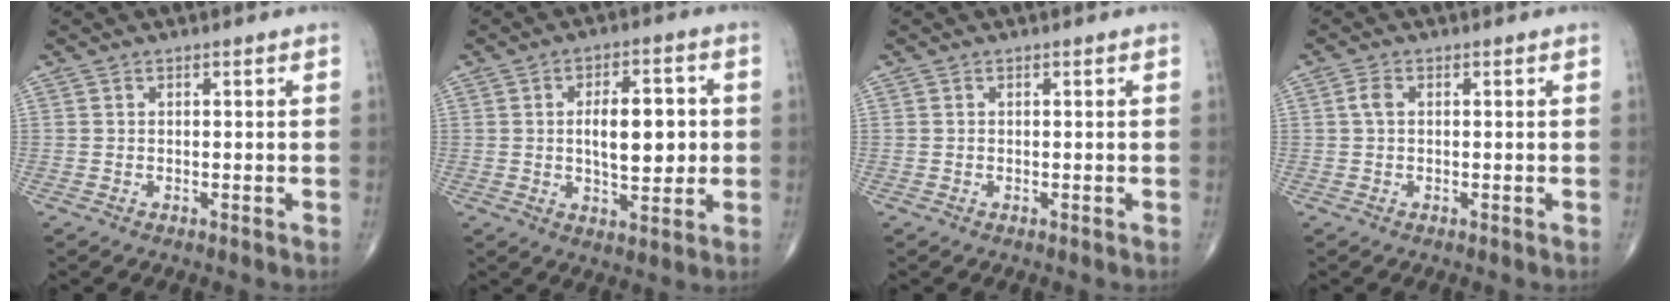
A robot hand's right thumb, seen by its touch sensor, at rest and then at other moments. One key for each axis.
{"total": 10.3, "fx": 0.6, "fy": 4.8, "fz": 9.1, "tx": -0.122, "ty": 0.001, "tz": 0.013}
{"total": 0.0}
{"total": 1.8, "fx": 0.2, "fy": 1.1, "fz": 1.5, "tx": -0.032, "ty": 0.005, "tz": 0.002}